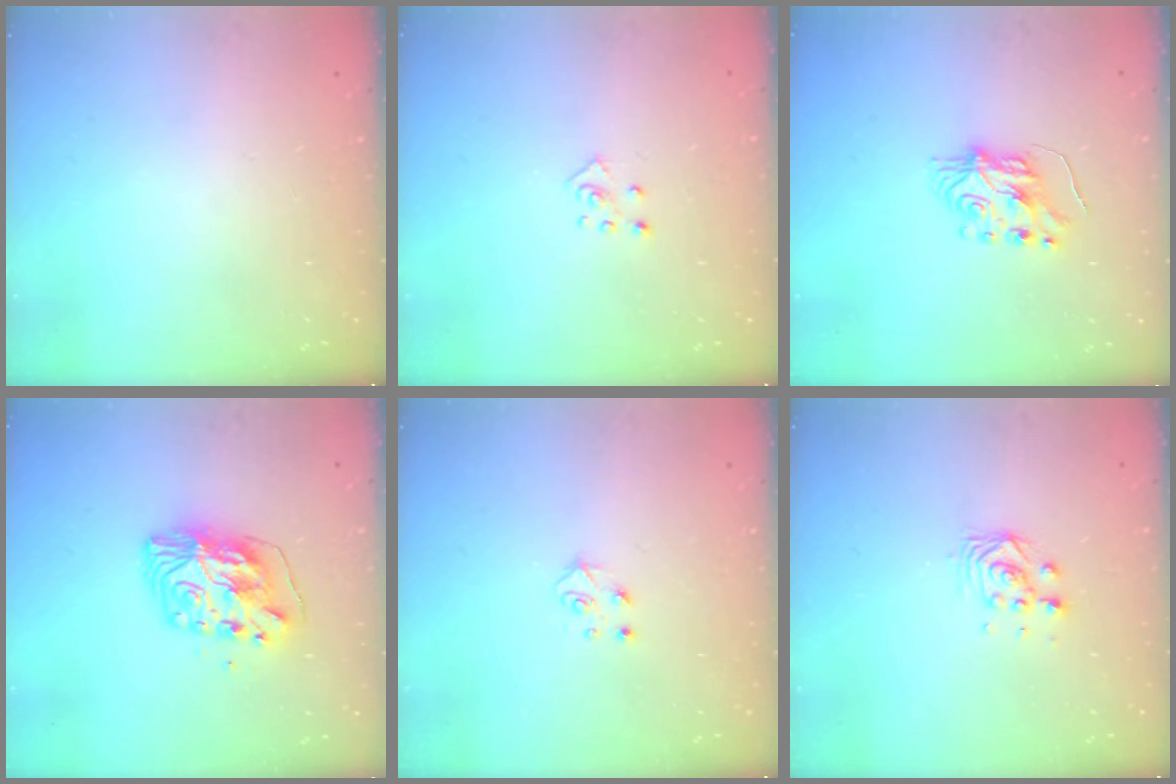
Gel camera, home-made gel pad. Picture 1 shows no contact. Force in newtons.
{"total": 3.3, "press": 3.3, "slide": 0.3}
{"total": 7.1, "press": 7.1, "slide": 0.8}
{"total": 9.6, "press": 9.6, "slide": 0.4}
{"total": 4.8, "press": 4.8, "slide": 0.5}
{"total": 3.8, "press": 3.8, "slide": 0.1}